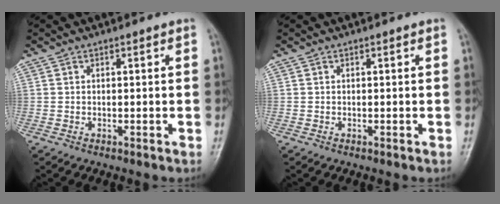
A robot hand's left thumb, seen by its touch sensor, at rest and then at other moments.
{"total": 0.0}